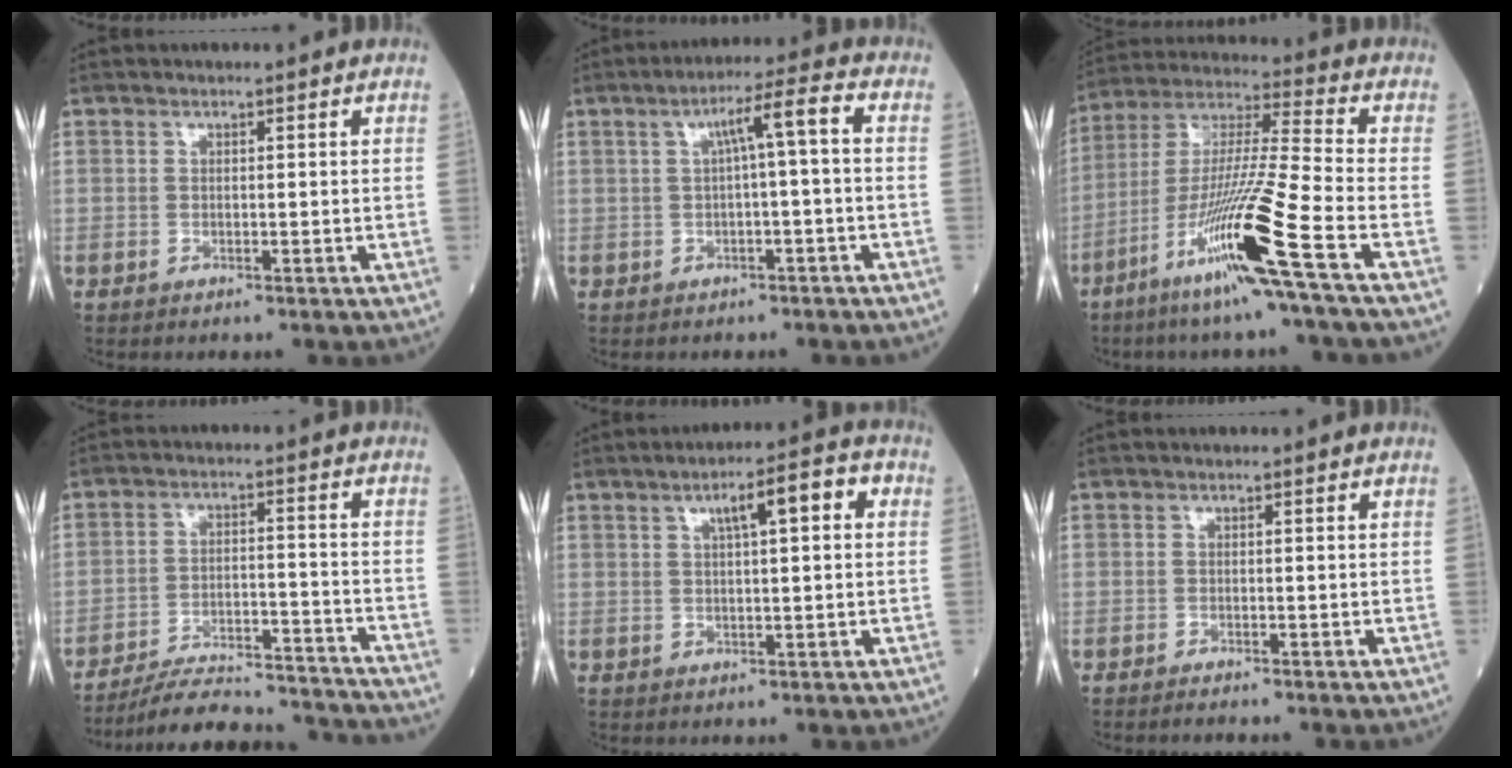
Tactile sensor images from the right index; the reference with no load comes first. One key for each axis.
{"total": 5.5, "fx": 0.4, "fy": 0.0, "fz": 5.5, "tx": -0.087, "ty": 0.020, "tz": 0.007}
{"total": 17.2, "fx": -8.2, "fy": -1.8, "fz": 14.9, "tx": -0.306, "ty": -0.032, "tz": -0.159}
{"total": 18.1, "fx": -17.4, "fy": 1.8, "fz": 4.8, "tx": -0.079, "ty": 0.000, "tz": -0.246}
{"total": 6.6, "fx": 2.0, "fy": 1.2, "fz": 6.1, "tx": -0.095, "ty": 0.022, "tz": 0.027}
{"total": 1.5, "fx": -1.3, "fy": -0.1, "fz": 0.7, "tx": -0.010, "ty": 0.000, "tz": -0.014}